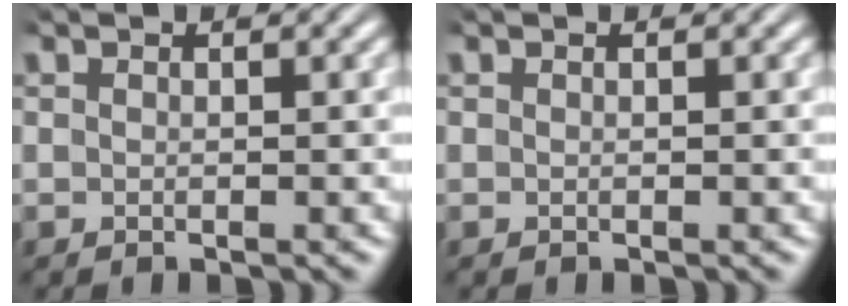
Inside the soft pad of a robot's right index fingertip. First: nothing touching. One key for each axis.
{"total": 0.0}